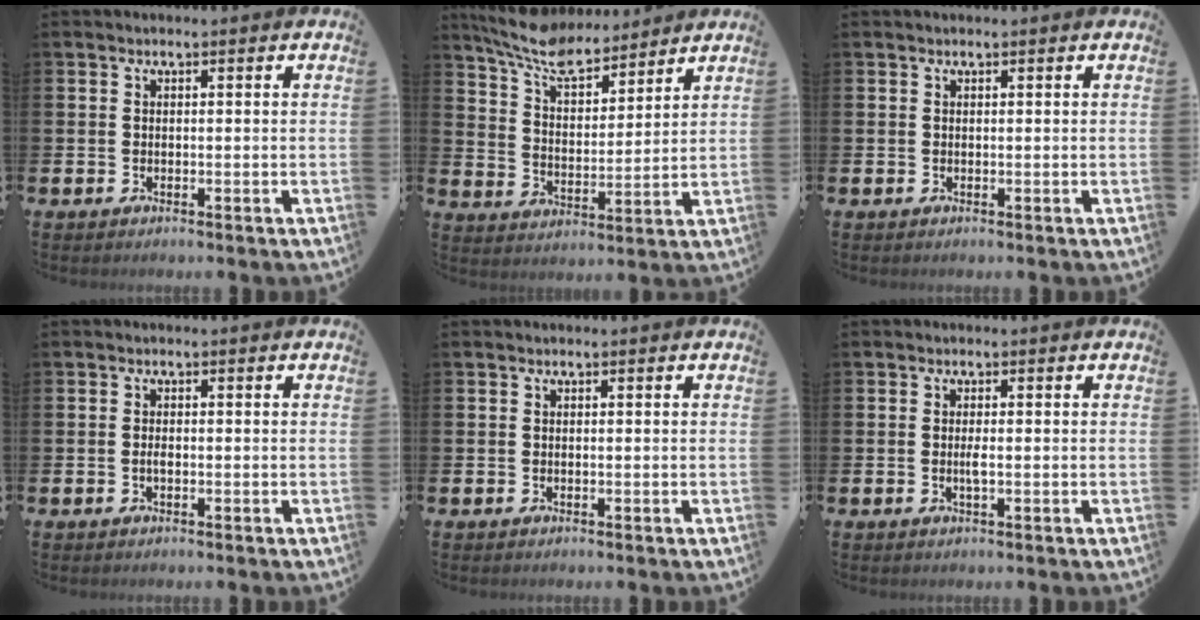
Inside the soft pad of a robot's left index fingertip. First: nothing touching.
{"total": 8.3, "force": [7.6, 2.4, 2.5], "torque": [-0.079, -0.041, 0.137]}
{"total": 0.0}
{"total": 0.9, "force": [-0.2, 0.4, 0.8], "torque": [-0.013, -0.001, -0.006]}
{"total": 0.0}
{"total": 1.1, "force": [-0.1, 0.1, 1.1], "torque": [-0.026, 0.000, -0.002]}